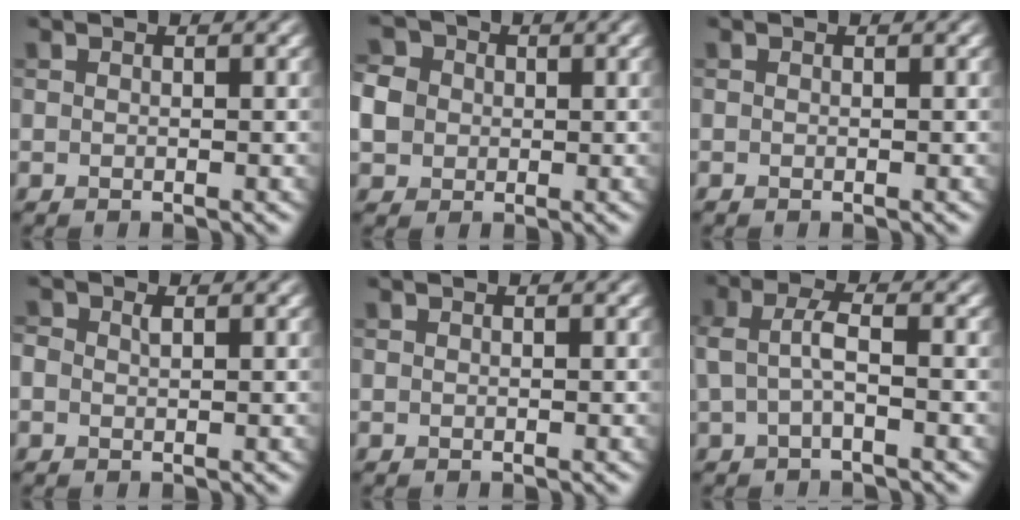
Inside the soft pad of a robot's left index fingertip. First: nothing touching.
{"total": 4.7, "force": [0.1, 4.2, 2.1], "torque": [-0.052, 0.019, -0.001]}
{"total": 0.0}
{"total": 1.1, "force": [0.3, 0.8, 0.7], "torque": [-0.012, 0.003, 0.005]}
{"total": 0.0}
{"total": 2.4, "force": [-0.3, 0.8, 2.3], "torque": [-0.052, 0.007, -0.010]}